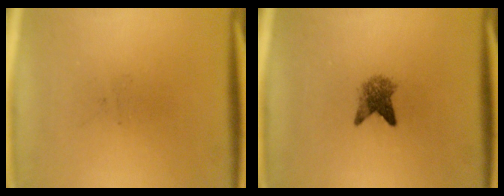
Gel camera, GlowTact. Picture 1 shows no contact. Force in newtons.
{"total": 3.2}